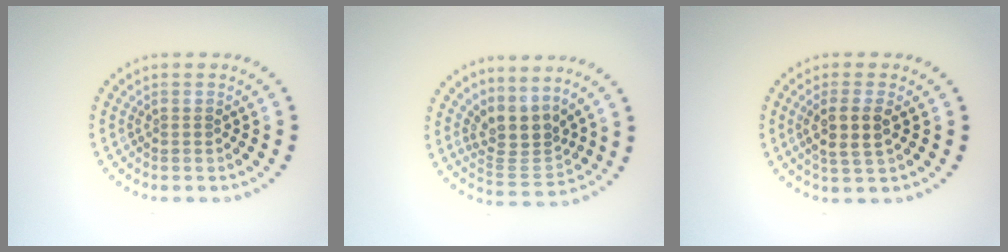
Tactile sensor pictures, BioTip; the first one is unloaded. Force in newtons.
{"total": 3.4, "press": 2.4, "slide": 2.5}
{"total": 2.9, "press": 2.6, "slide": 1.3}